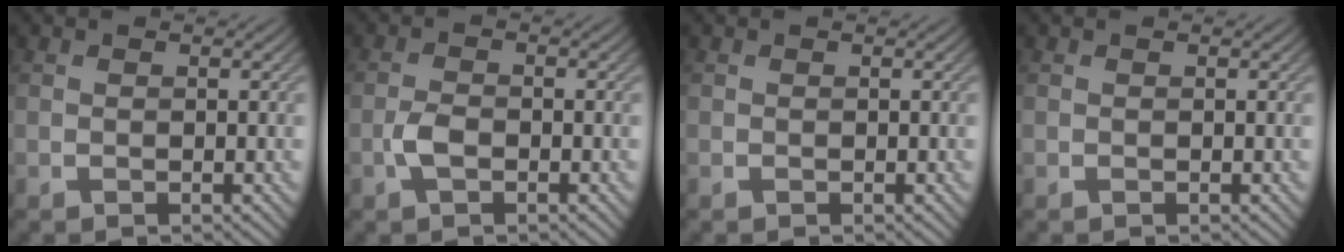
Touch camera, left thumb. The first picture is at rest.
{"total": 2.5, "force": [-1.1, 1.2, 1.9], "torque": [-0.040, 0.001, -0.026]}
{"total": 0.0}
{"total": 0.0}